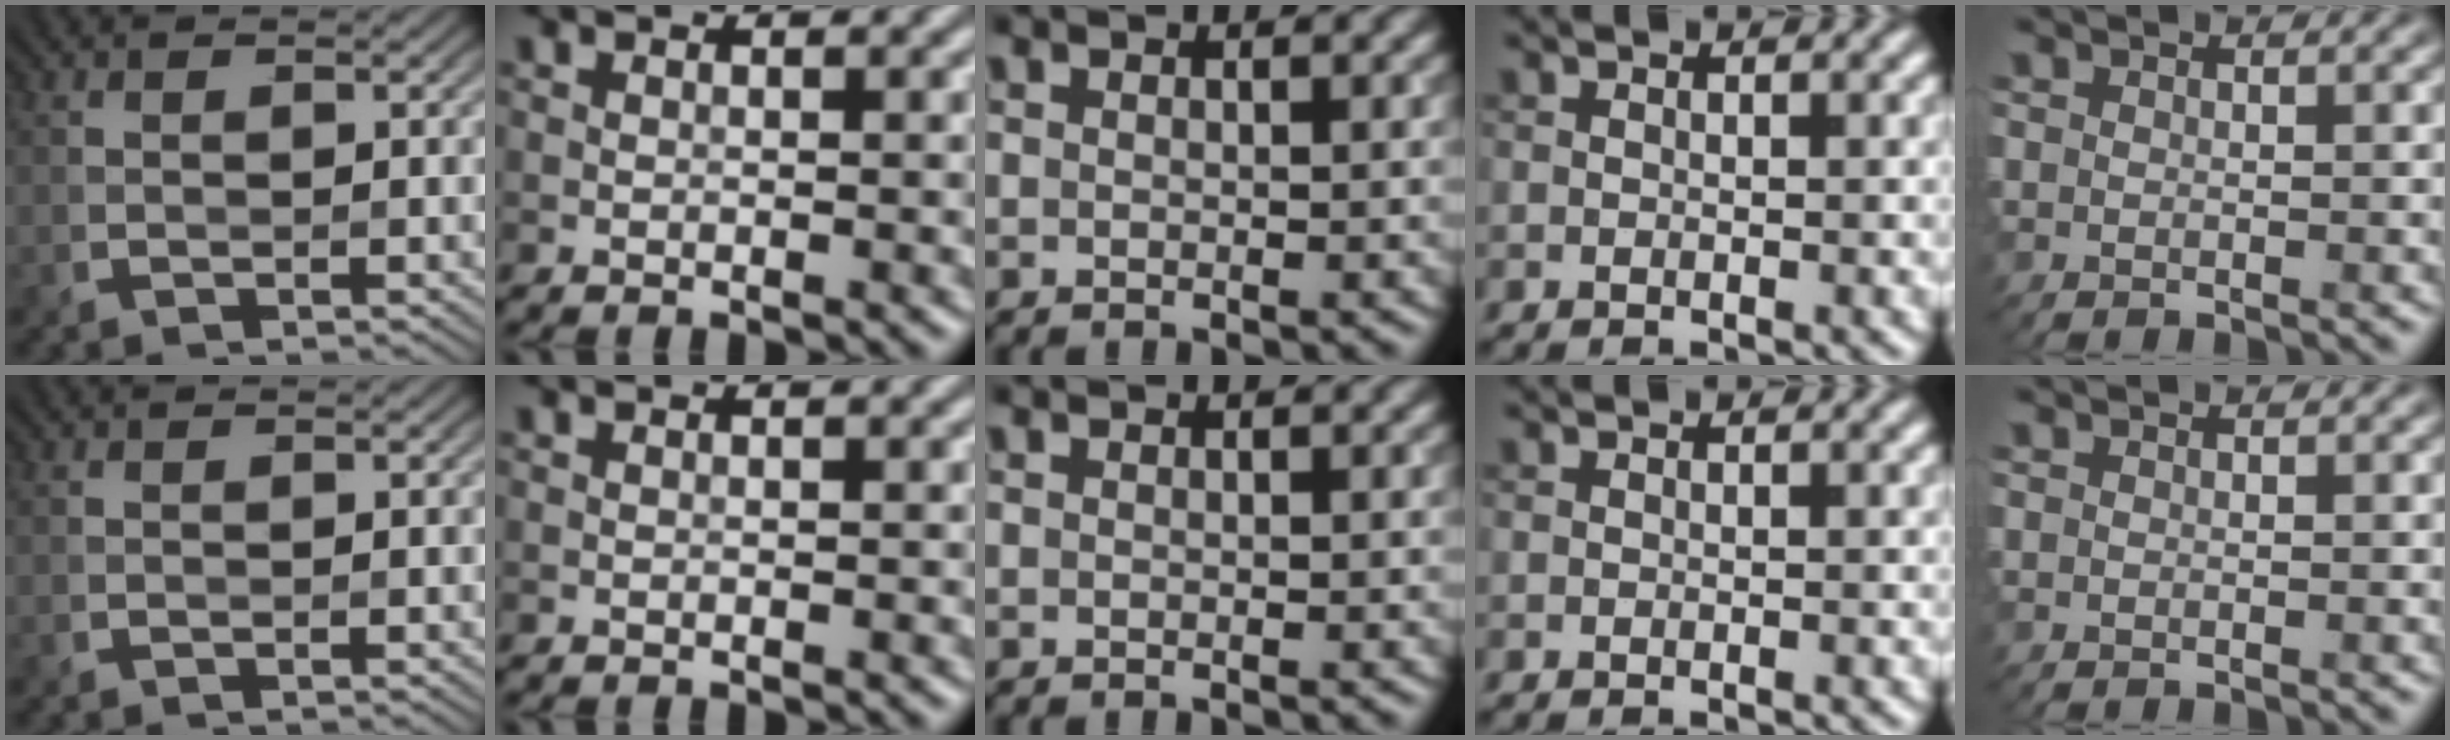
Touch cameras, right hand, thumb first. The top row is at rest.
{}